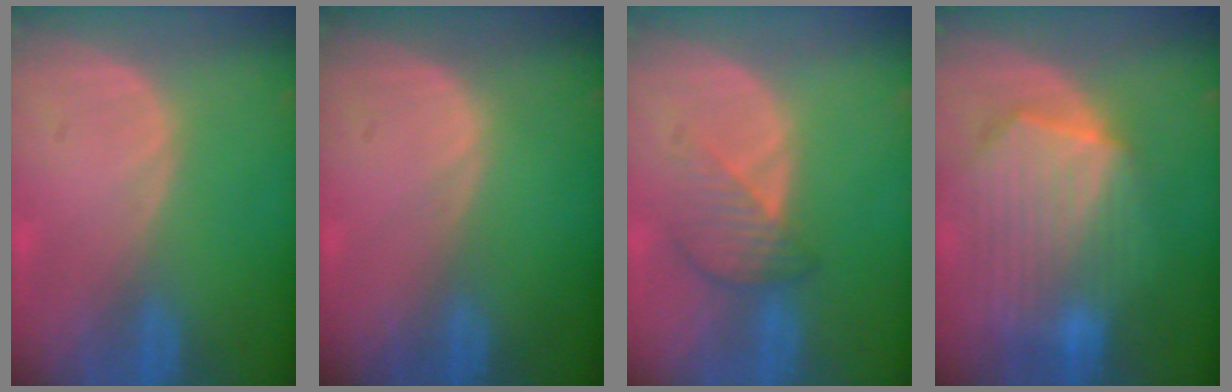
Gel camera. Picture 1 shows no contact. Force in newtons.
{"total": 0.0}
{"total": 4.2, "press": 3.8, "slide": 1.8}
{"total": 10.4, "press": 9.1, "slide": 5.1}